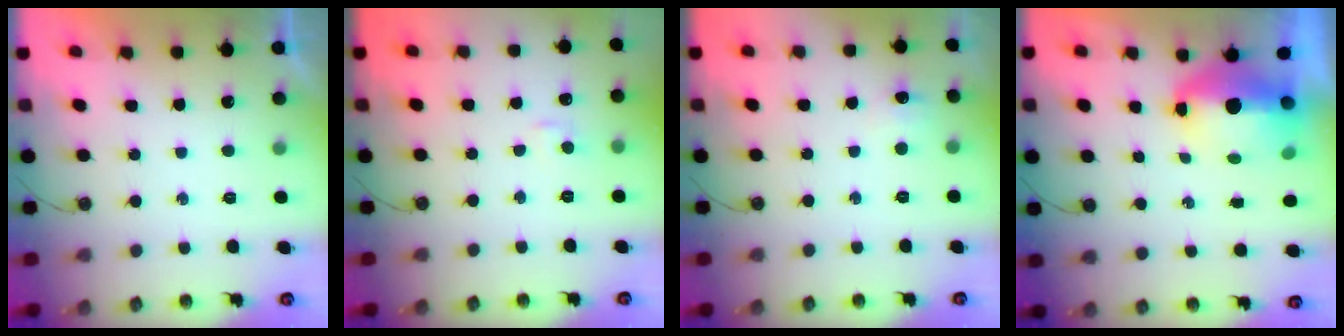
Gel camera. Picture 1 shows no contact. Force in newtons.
{"total": 3.1, "press": 3.0, "slide": 0.4}
{"total": 5.6, "press": 5.6, "slide": 0.6}
{"total": 8.2, "press": 8.2, "slide": 1.0}